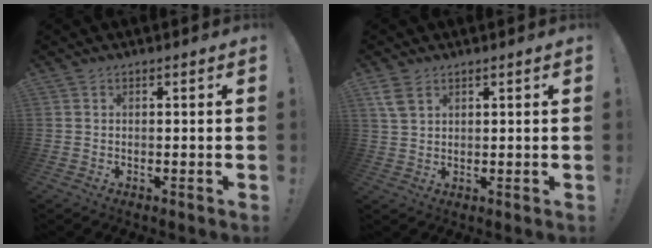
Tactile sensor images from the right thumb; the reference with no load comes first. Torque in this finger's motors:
{"motor_torque": [0.00, 0.00, 0.00, 0.00, 0.00]}